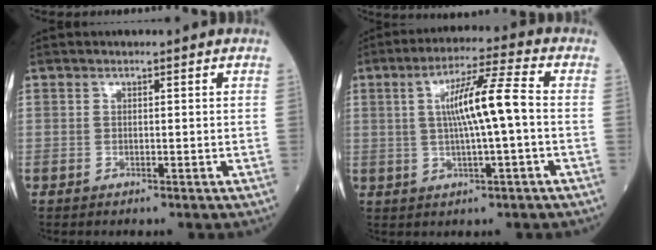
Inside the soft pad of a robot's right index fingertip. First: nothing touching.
{"total": 9.2, "force": [0.4, 0.1, 9.2], "torque": [-0.164, 0.012, 0.005]}